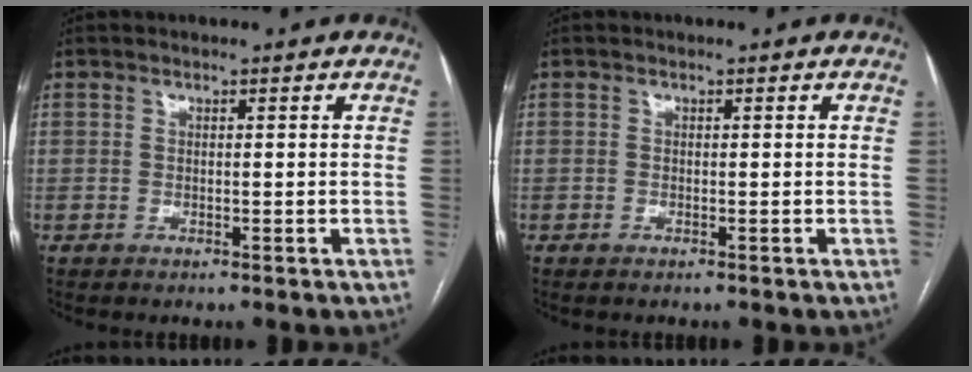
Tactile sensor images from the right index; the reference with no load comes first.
{"total": 0.0}